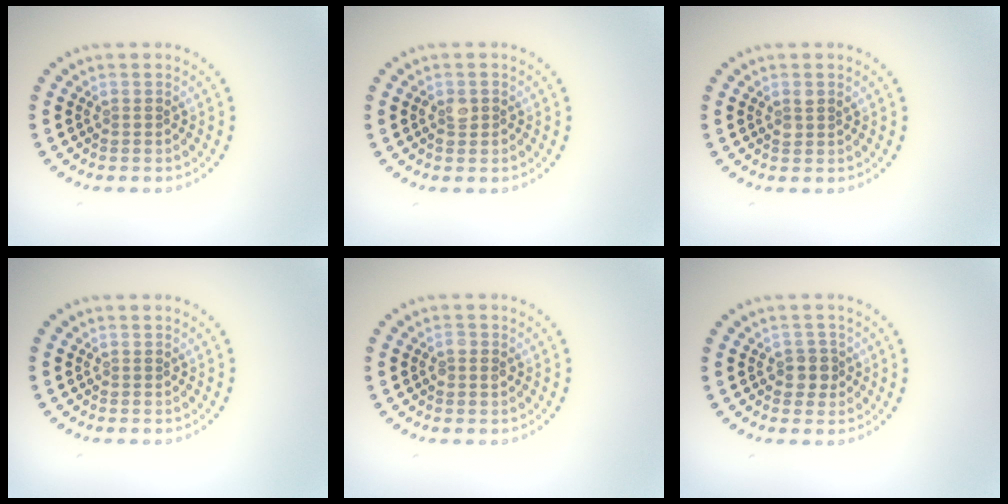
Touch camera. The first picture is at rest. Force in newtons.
{"total": 1.4, "press": 1.3, "slide": 0.3}
{"total": 1.0, "press": 1.0, "slide": 0.2}
{"total": 0.0}
{"total": 1.1, "press": 1.1, "slide": 0.0}
{"total": 1.8, "press": 1.6, "slide": 0.9}